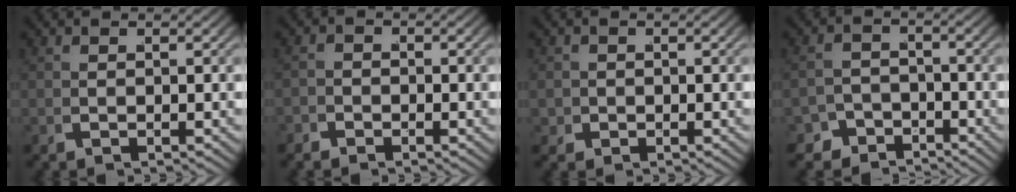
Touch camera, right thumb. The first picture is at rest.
{"total": 1.3, "force": [-1.2, 0.5, -0.3], "torque": [0.019, 0.006, -0.030]}
{"total": 2.4, "force": [-0.4, 2.2, 1.0], "torque": [-0.022, -0.011, -0.001]}
{"total": 5.8, "force": [-4.5, 3.5, 1.0], "torque": [0.023, -0.024, -0.078]}